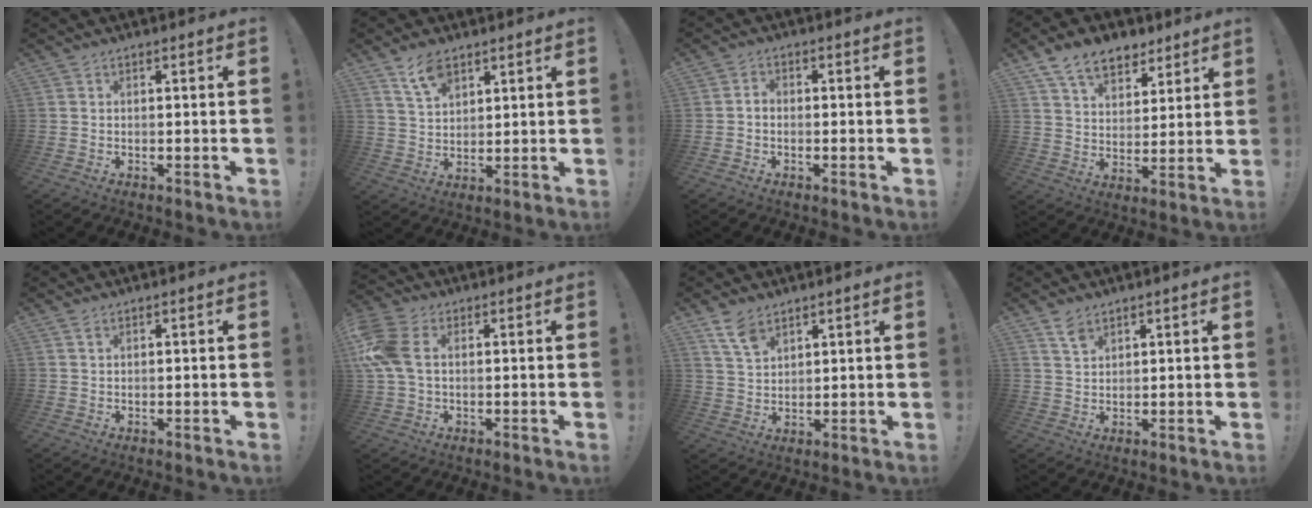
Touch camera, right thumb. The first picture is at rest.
{"total": 7.9, "force": [5.3, 4.2, 4.1], "torque": [-0.074, -0.018, 0.099]}
{"total": 1.7, "force": [-1.0, 1.1, 0.9], "torque": [-0.015, 0.009, -0.018]}
{"total": 11.9, "force": [7.8, 7.3, 5.2], "torque": [-0.085, -0.041, 0.149]}
{"total": 1.3, "force": [0.8, 0.4, 0.9], "torque": [-0.010, -0.004, 0.014]}
{"total": 10.4, "force": [1.6, 6.8, 7.7], "torque": [-0.181, 0.006, 0.033]}
{"total": 7.4, "force": [5.1, 4.0, 3.5], "torque": [-0.069, -0.022, 0.099]}
{"total": 4.5, "force": [3.2, 2.5, 1.8], "torque": [-0.021, -0.021, 0.059]}